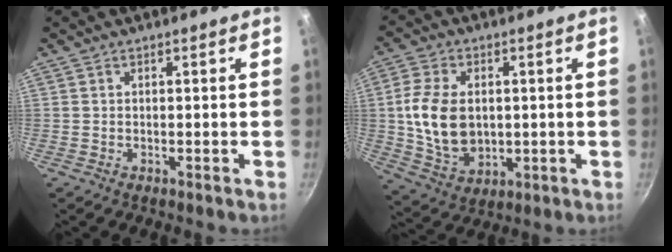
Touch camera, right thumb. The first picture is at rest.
{"total": 13.0, "force": [0.7, 8.9, 9.4], "torque": [-0.165, -0.006, 0.024]}